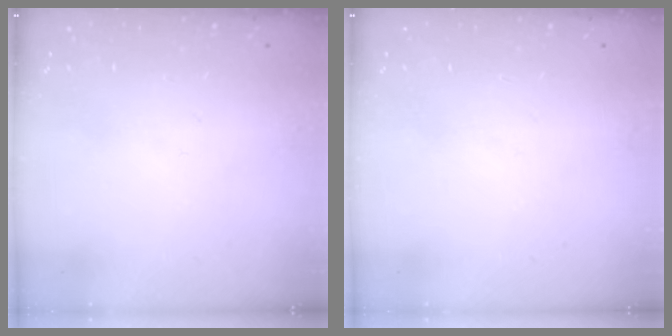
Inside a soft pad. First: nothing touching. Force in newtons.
{"total": 0.0}